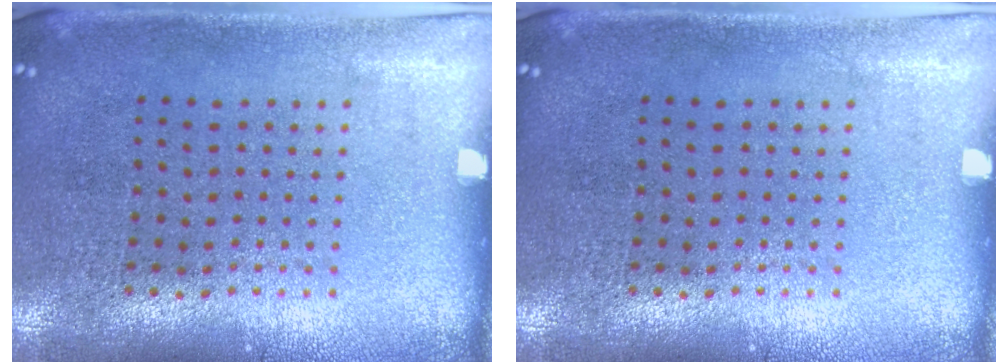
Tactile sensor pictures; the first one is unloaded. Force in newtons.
{"total": 0.0}